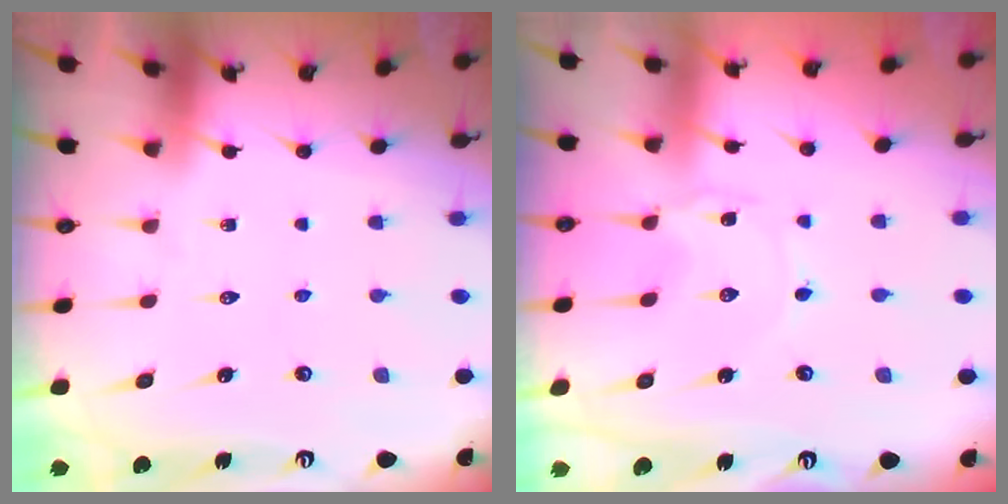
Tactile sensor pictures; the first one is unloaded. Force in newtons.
{"total": 0.6, "press": 0.6, "slide": 0.1}